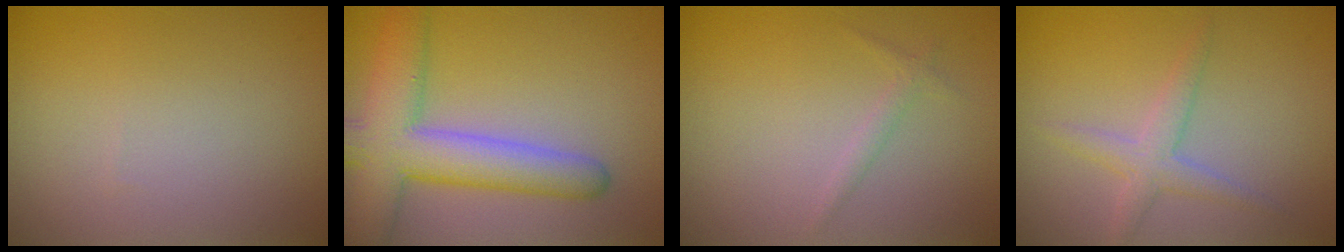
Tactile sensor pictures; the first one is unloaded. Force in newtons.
{"total": 7.7, "press": 7.7, "slide": 0.5}
{"total": 0.8, "press": 0.8, "slide": 0.0}
{"total": 2.2, "press": 2.2, "slide": 0.1}